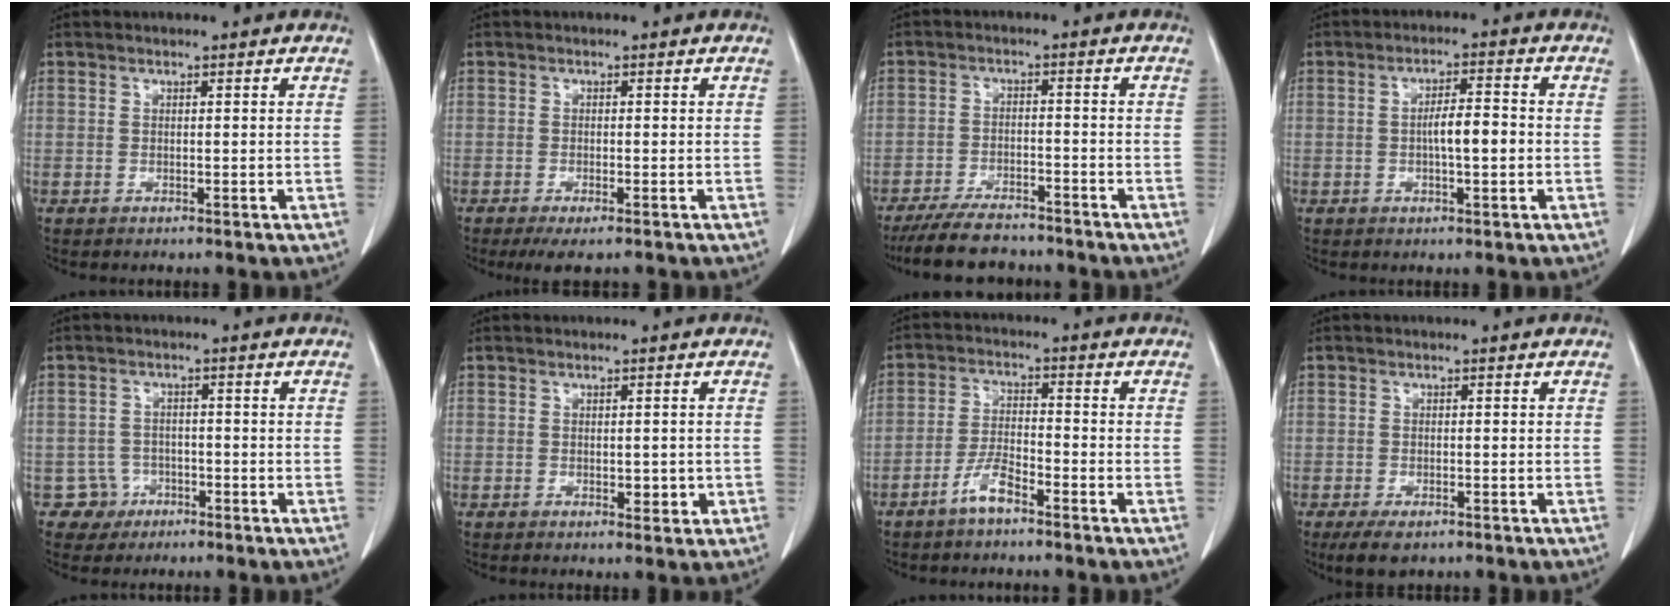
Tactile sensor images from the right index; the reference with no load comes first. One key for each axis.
{"total": 3.7, "fx": -2.7, "fy": 0.8, "fz": 2.4, "tx": -0.035, "ty": -0.008, "tz": -0.041}
{"total": 8.7, "fx": -7.7, "fy": 2.6, "fz": 3.1, "tx": -0.052, "ty": -0.012, "tz": -0.126}
{"total": 4.7, "fx": -0.6, "fy": 1.0, "fz": 4.6, "tx": -0.084, "ty": 0.007, "tz": -0.009}
{"total": 3.7, "fx": -1.6, "fy": 3.2, "fz": -0.8, "tx": 0.023, "ty": 0.017, "tz": -0.027}
{"total": 2.1, "fx": -0.2, "fy": 1.2, "fz": 1.7, "tx": -0.017, "ty": 0.001, "tz": 0.004}
{"total": 4.7, "fx": -3.4, "fy": 1.0, "fz": 3.1, "tx": -0.068, "ty": 0.002, "tz": -0.068}
{"total": 3.5, "fx": -2.2, "fy": 1.8, "fz": 2.1, "tx": -0.040, "ty": -0.006, "tz": -0.029}